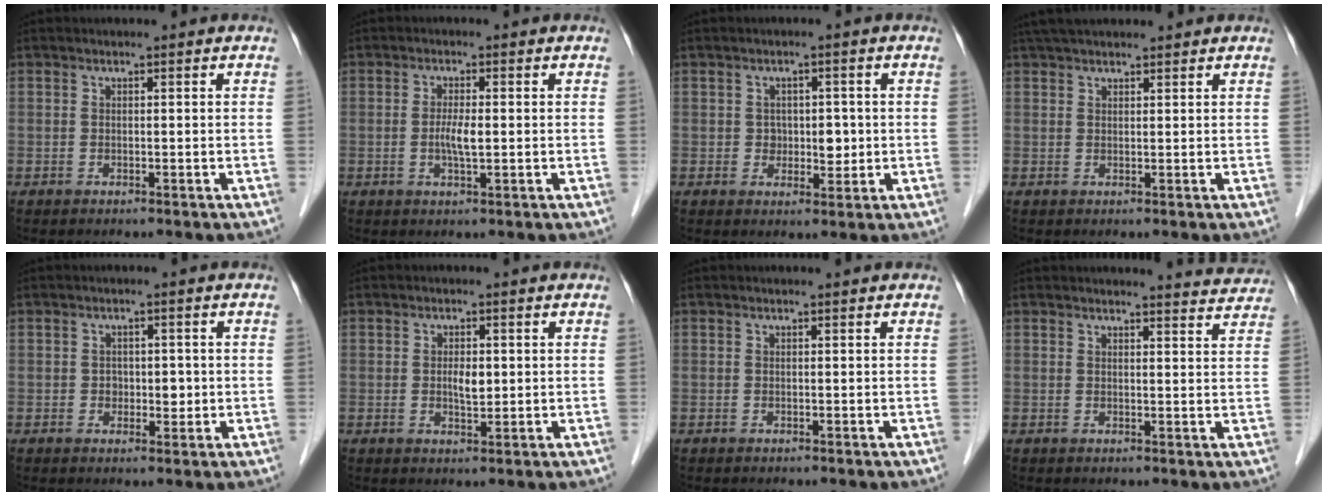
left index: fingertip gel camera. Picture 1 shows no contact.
{"total": 2.9, "force": [-0.3, 0.5, 2.9], "torque": [-0.060, -0.003, -0.005]}
{"total": 3.3, "force": [0.0, 2.5, 2.2], "torque": [-0.025, 0.005, 0.005]}
{"total": 6.5, "force": [5.7, 1.6, 2.7], "torque": [-0.043, 0.041, 0.094]}
{"total": 2.7, "force": [-0.2, 2.0, 1.8], "torque": [-0.022, 0.005, 0.000]}
{"total": 2.7, "force": [0.2, 1.2, 2.4], "torque": [-0.043, -0.001, 0.004]}
{"total": 0.0}
{"total": 5.6, "force": [5.6, 0.2, 0.1], "torque": [-0.003, -0.018, 0.047]}